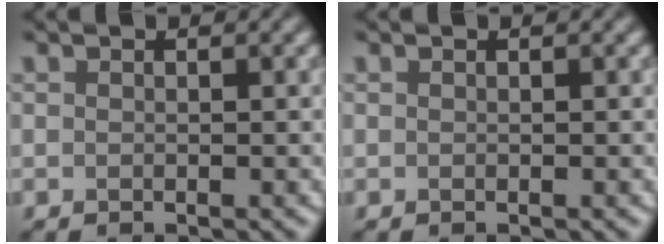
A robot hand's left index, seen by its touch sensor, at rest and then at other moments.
{"total": 0.0}